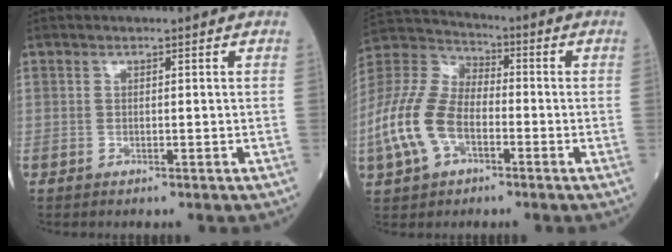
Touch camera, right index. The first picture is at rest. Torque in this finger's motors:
{"motor_torque": [1.25, -0.89, 0.31, 0.13]}